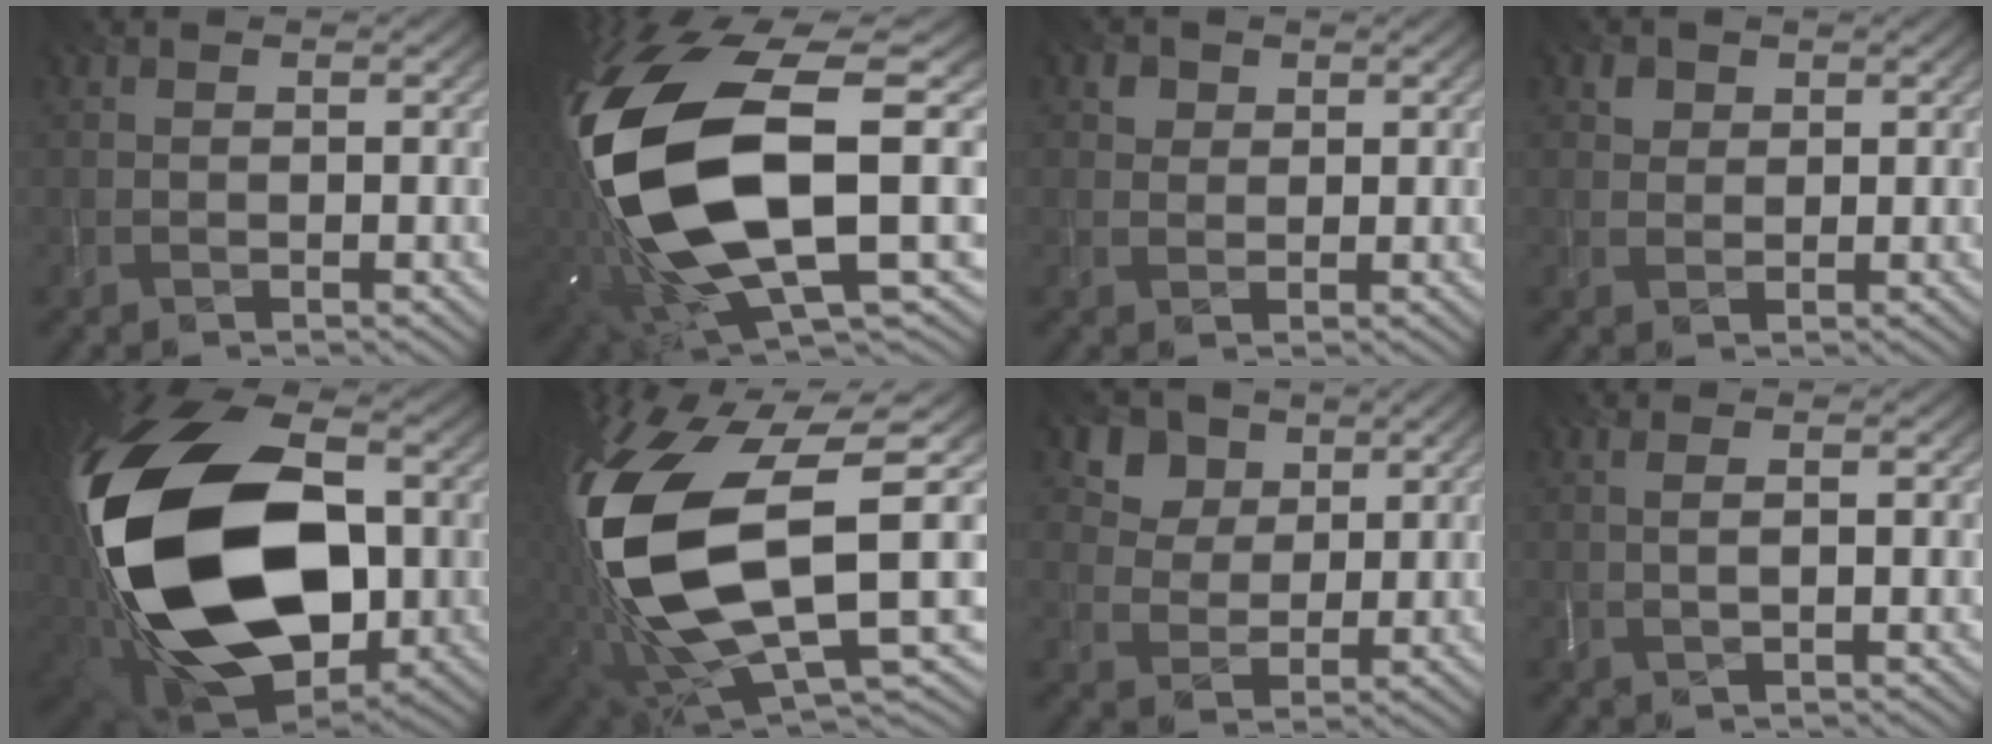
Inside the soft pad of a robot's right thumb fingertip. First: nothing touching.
{"total": 20.1, "force": [-0.5, 8.6, 18.2], "torque": [-0.418, -0.052, 0.017]}
{"total": 2.4, "force": [1.2, 1.9, 0.7], "torque": [-0.021, -0.009, 0.024]}
{"total": 1.9, "force": [1.0, 1.5, 0.5], "torque": [-0.015, -0.005, 0.019]}
{"total": 23.7, "force": [-1.2, 15.2, 18.1], "torque": [-0.399, -0.057, -0.005]}
{"total": 18.3, "force": [-0.3, 8.1, 16.4], "torque": [-0.381, -0.037, 0.006]}
{"total": 6.2, "force": [3.7, 4.4, 2.3], "torque": [-0.063, -0.017, 0.078]}
{"total": 1.5, "force": [0.3, 0.2, 1.5], "torque": [-0.031, 0.006, 0.002]}